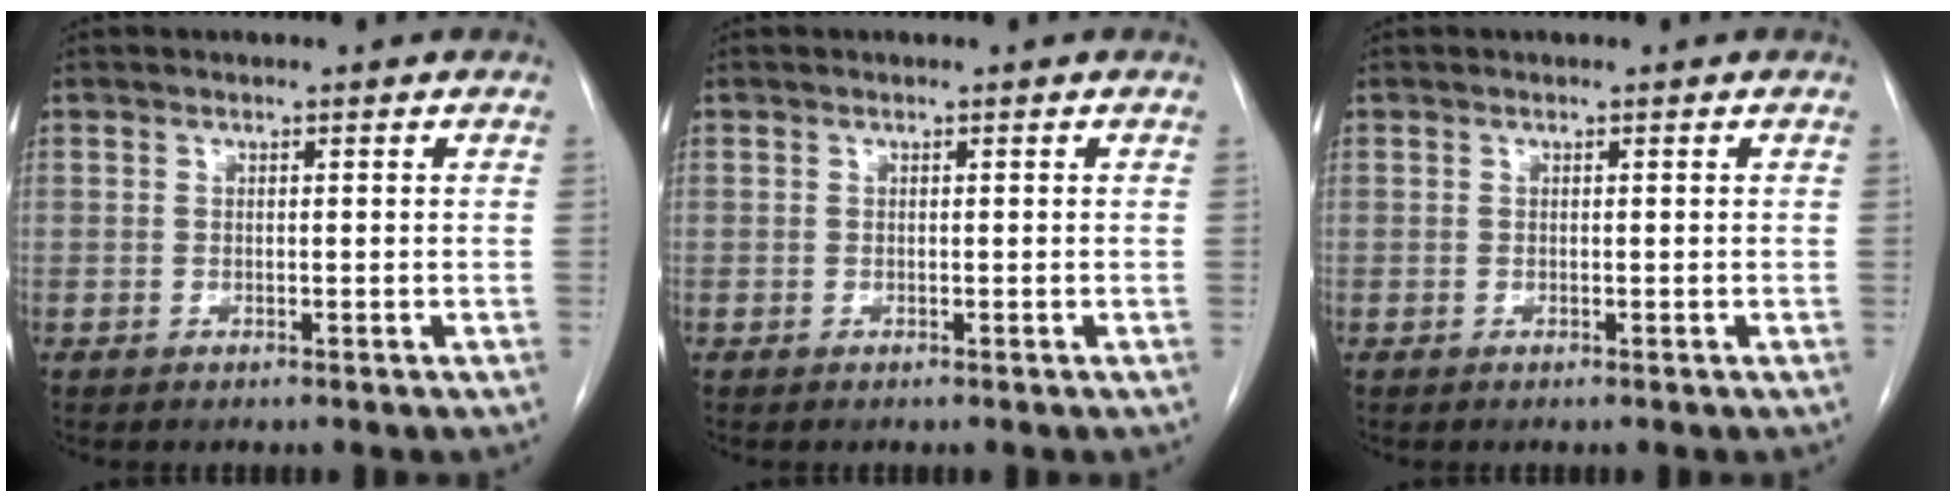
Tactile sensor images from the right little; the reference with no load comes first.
{"total": 0.0}
{"total": 0.0}